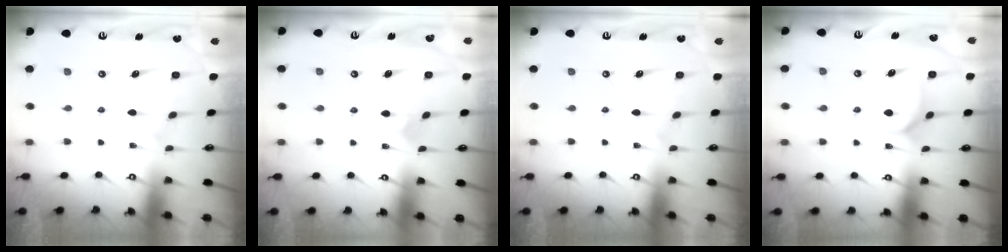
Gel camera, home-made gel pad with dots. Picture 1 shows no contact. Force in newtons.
{"total": 3.3, "press": 3.3, "slide": 0.2}
{"total": 0.0}
{"total": 5.1, "press": 5.1, "slide": 0.5}